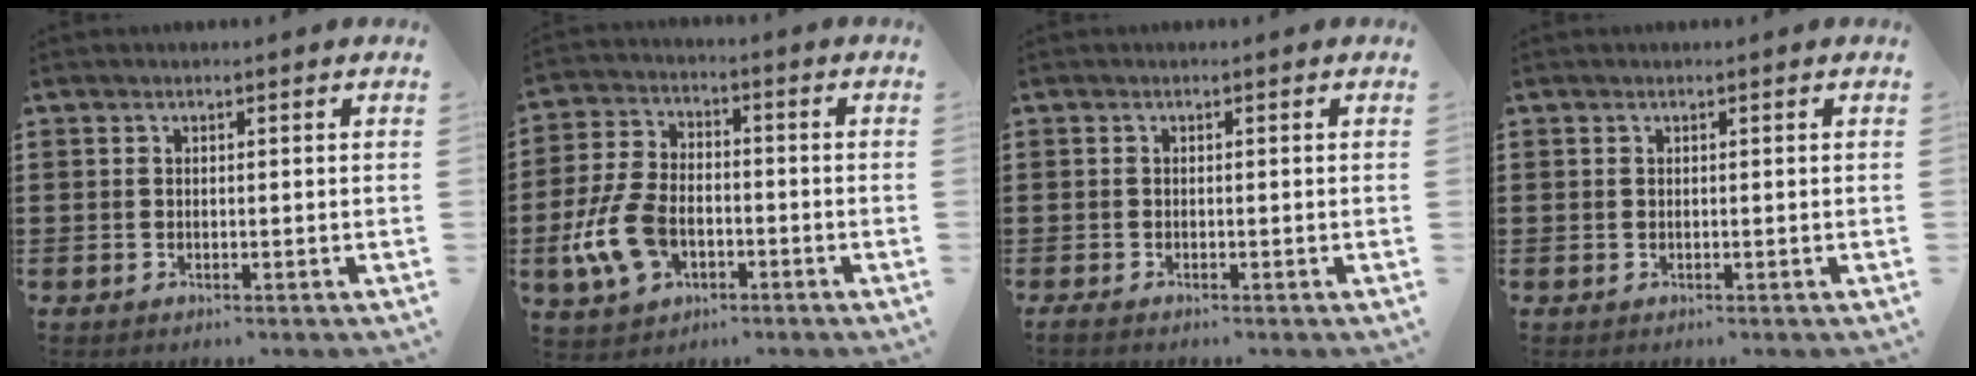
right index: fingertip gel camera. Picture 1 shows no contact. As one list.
[{"total": 9.4, "force": [-3.1, 5.7, 6.8], "torque": [-0.176, -0.004, -0.062]}, {"total": 0.6, "force": [-0.6, 0.1, 0.2], "torque": [-0.005, -0.004, -0.010]}, {"total": 0.0}]